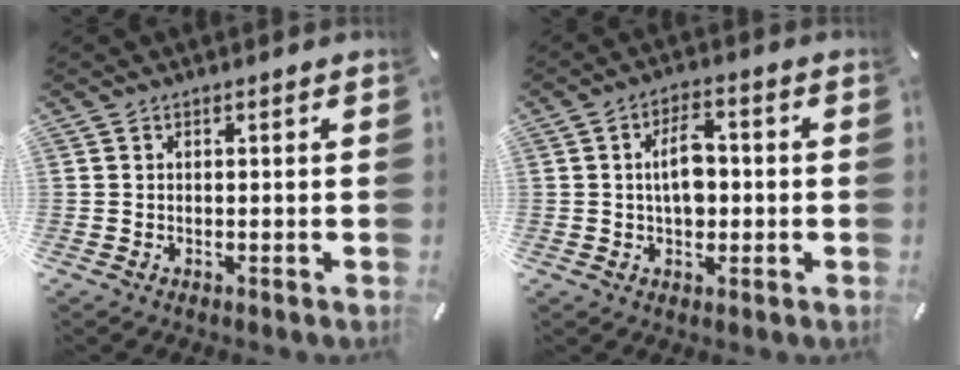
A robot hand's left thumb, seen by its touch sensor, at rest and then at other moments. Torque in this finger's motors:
{"motor_torque": [0.97, 1.82, 0.47, -0.38, 0.25]}